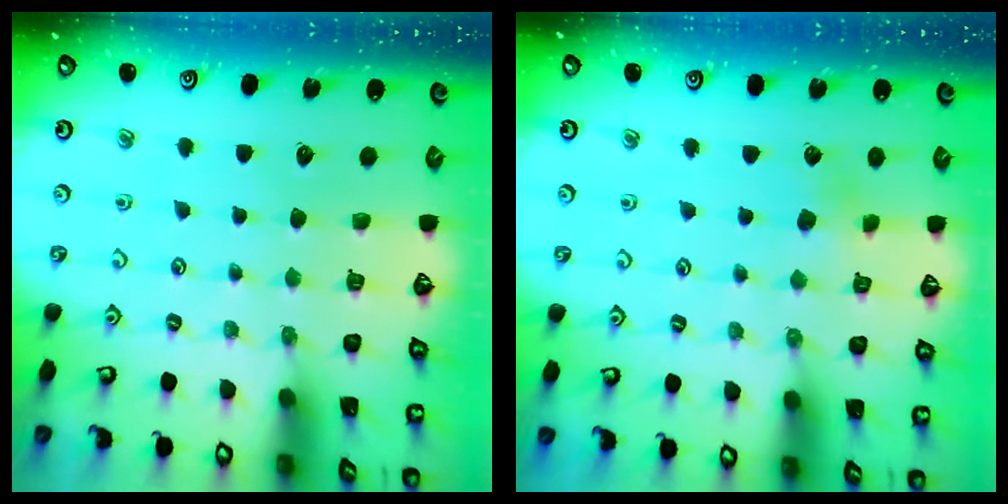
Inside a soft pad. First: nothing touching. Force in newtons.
{"total": 3.3, "press": 3.2, "slide": 0.7}